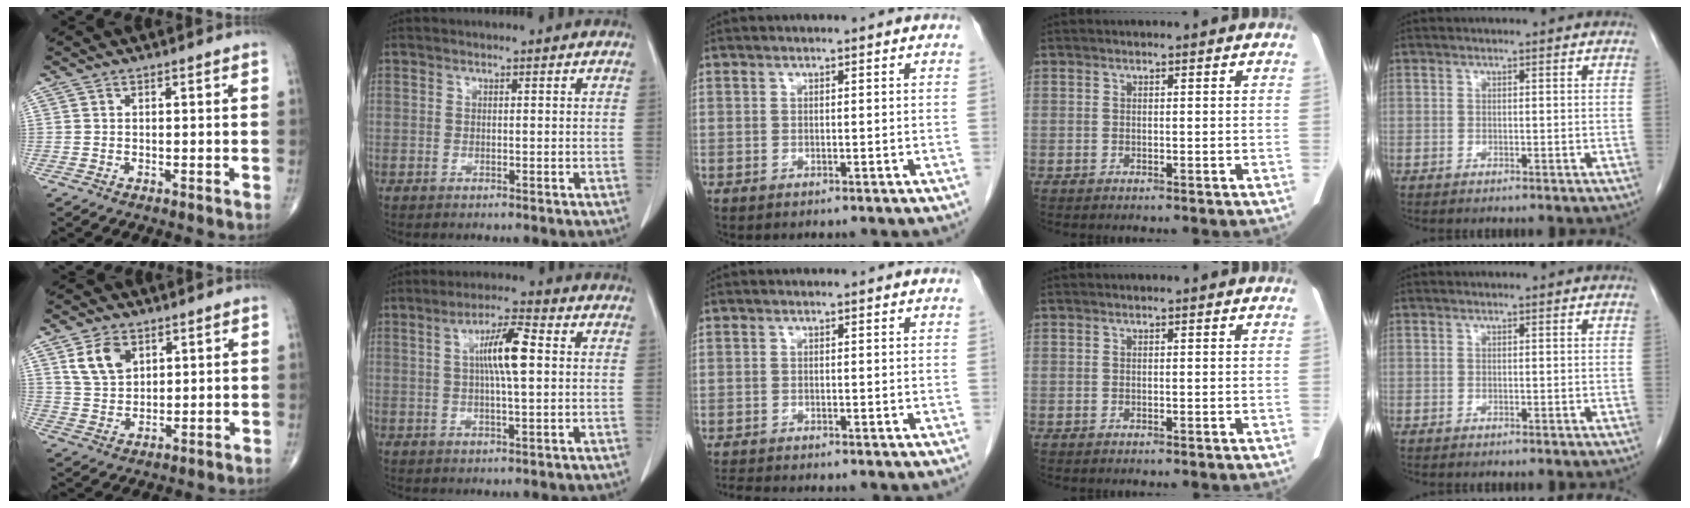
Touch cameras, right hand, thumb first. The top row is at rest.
{"thumb": {"total": 7.3, "force": [3.4, 4.8, 4.3], "torque": [-0.065, -0.015, 0.071]}, "index": {"total": 7.4, "force": [1.2, 0.9, 7.2], "torque": [-0.129, 0.009, 0.018]}, "middle": {"total": 2.0, "force": [-1.9, -0.1, 0.4], "torque": [-0.013, -0.010, -0.033]}}